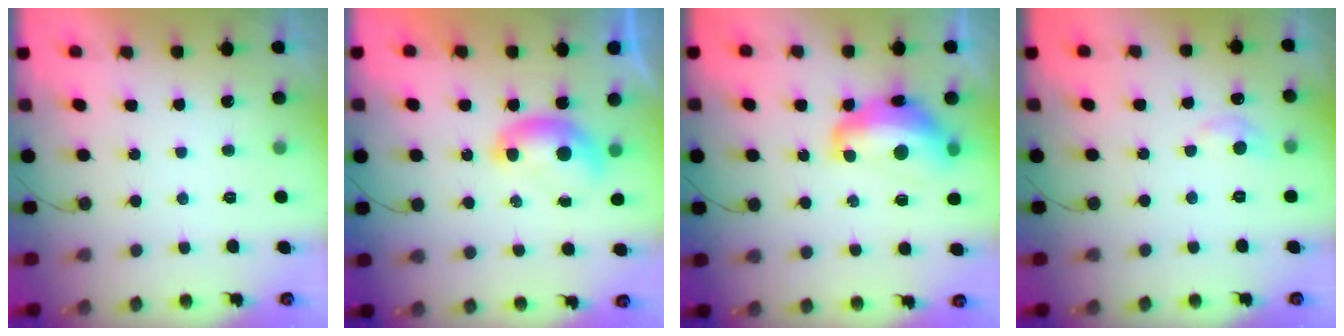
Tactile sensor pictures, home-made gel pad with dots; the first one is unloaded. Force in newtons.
{"total": 7.2, "press": 7.2, "slide": 0.1}
{"total": 13.7, "press": 13.6, "slide": 1.2}
{"total": 6.2, "press": 6.1, "slide": 0.9}